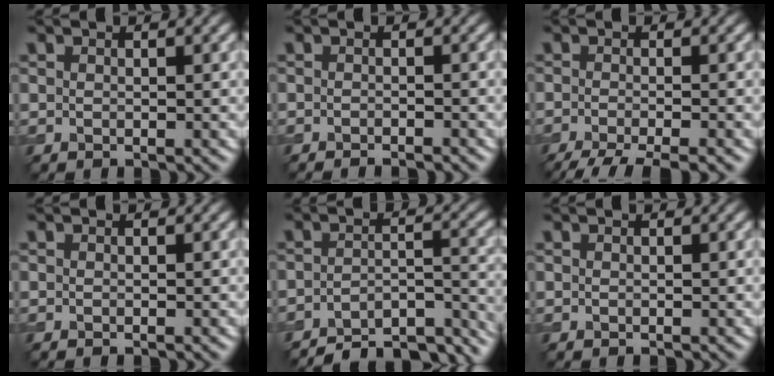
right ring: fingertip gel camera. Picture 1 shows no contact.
{"total": 1.7, "force": [-1.5, 0.3, 0.8], "torque": [-0.002, -0.003, -0.022]}
{"total": 5.9, "force": [-4.3, 1.2, 3.8], "torque": [-0.052, -0.012, -0.079]}
{"total": 0.0}
{"total": 9.0, "force": [-8.0, 2.4, 3.3], "torque": [-0.037, -0.002, -0.116]}
{"total": 0.0}